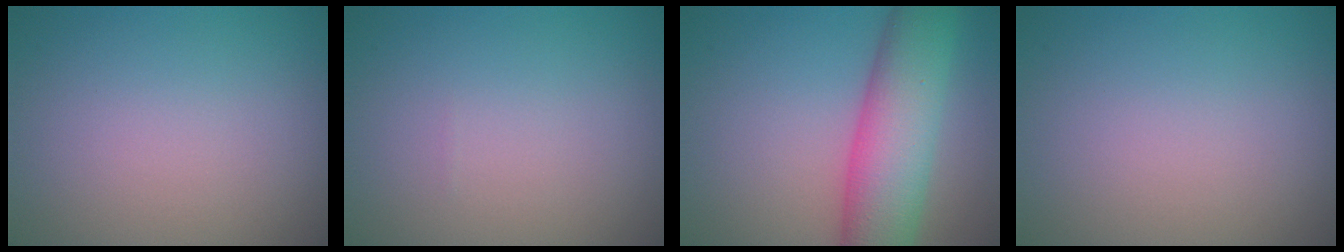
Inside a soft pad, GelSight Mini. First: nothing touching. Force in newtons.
{"total": 0.0}
{"total": 8.6, "press": 8.6, "slide": 0.4}
{"total": 0.0}